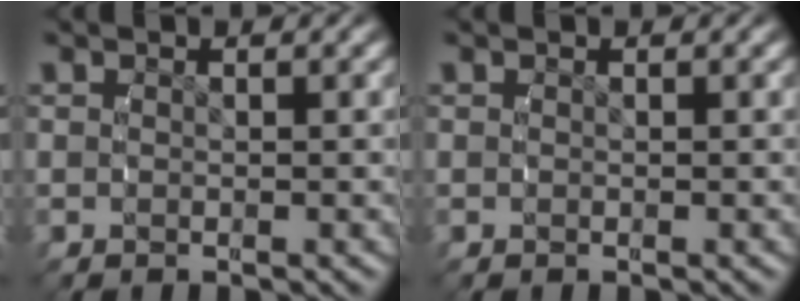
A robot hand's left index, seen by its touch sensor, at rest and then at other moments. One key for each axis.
{"total": 0.0}